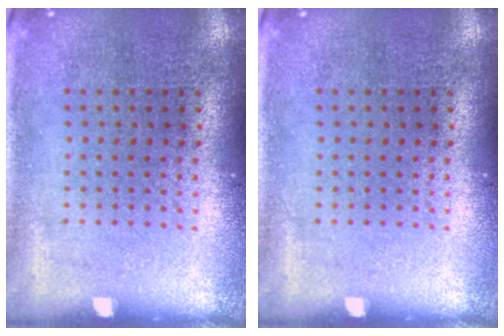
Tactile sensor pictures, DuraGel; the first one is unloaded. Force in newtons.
{"total": 0.0}